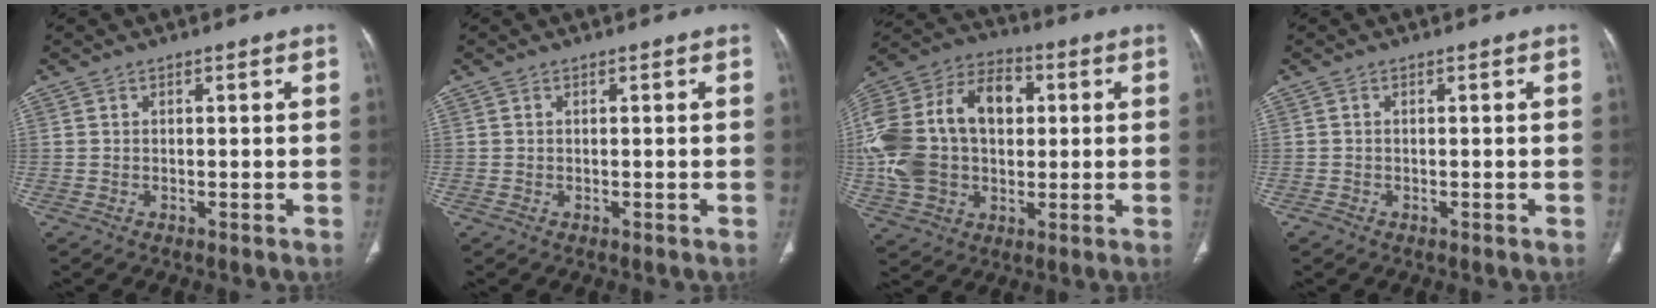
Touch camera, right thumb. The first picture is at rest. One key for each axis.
{"total": 0.6, "fx": -0.3, "fy": 0.3, "fz": 0.5, "tx": -0.015, "ty": -0.003, "tz": -0.007}
{"total": 24.1, "fx": 2.3, "fy": 16.5, "fz": 17.5, "tx": -0.359, "ty": 0.024, "tz": 0.043}
{"total": 0.6, "fx": -0.4, "fy": 0.5, "fz": 0.2, "tx": -0.002, "ty": 0.001, "tz": -0.010}